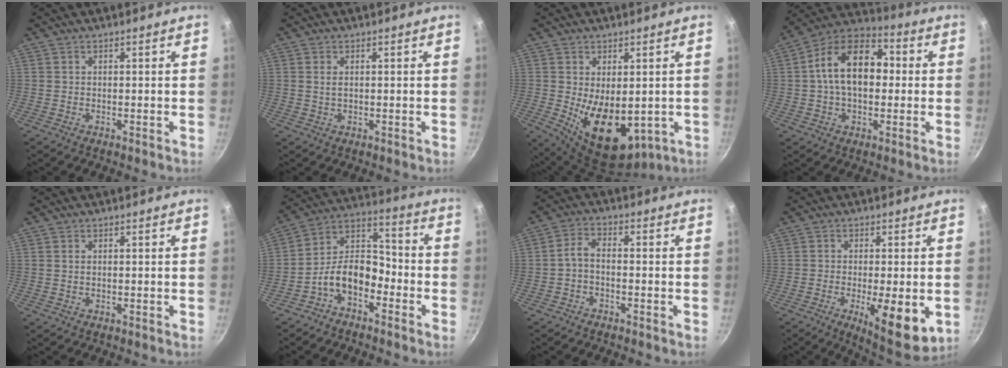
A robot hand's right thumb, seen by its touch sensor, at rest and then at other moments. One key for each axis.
{"total": 1.3, "fx": 0.3, "fy": 0.7, "fz": 1.1, "tx": -0.026, "ty": -0.002, "tz": 0.009}
{"total": 15.1, "fx": -2.4, "fy": 8.5, "fz": 12.2, "tx": -0.183, "ty": -0.020, "tz": -0.005}
{"total": 15.9, "fx": 1.4, "fy": 9.9, "fz": 12.3, "tx": -0.187, "ty": 0.033, "tz": 0.012}
{"total": 0.6, "fx": 0.1, "fy": 0.3, "fz": 0.5, "tx": -0.015, "ty": -0.001, "tz": 0.005}
{"total": 11.1, "fx": -4.9, "fy": 6.6, "fz": 7.4, "tx": -0.118, "ty": 0.072, "tz": -0.101}
{"total": 3.7, "fx": -1.2, "fy": 1.9, "fz": 2.8, "tx": -0.054, "ty": 0.022, "tz": -0.031}
{"total": 11.6, "fx": -3.2, "fy": 3.6, "fz": 10.6, "tx": -0.152, "ty": -0.022, "tz": -0.040}